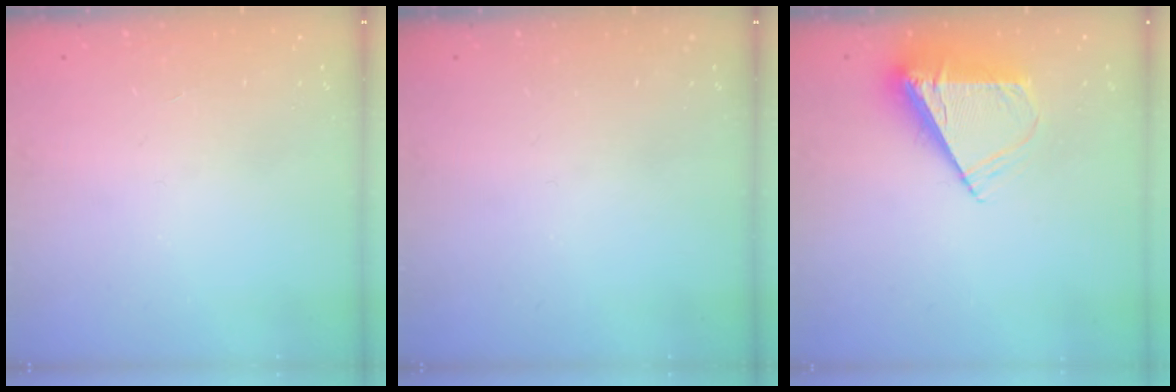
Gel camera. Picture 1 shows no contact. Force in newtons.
{"total": 0.0}
{"total": 7.8, "press": 7.7, "slide": 1.1}